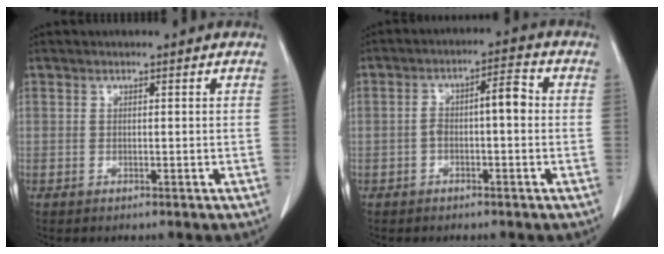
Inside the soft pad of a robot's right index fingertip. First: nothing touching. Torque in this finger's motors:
{"motor_torque": [0.22, 0.13, 0.13, 0.04]}